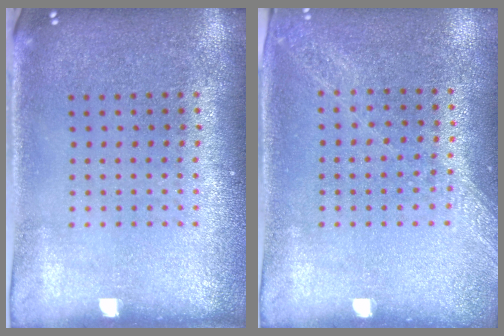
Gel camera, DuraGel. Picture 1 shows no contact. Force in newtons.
{"total": 1.2, "press": 1.2, "slide": 0.2}